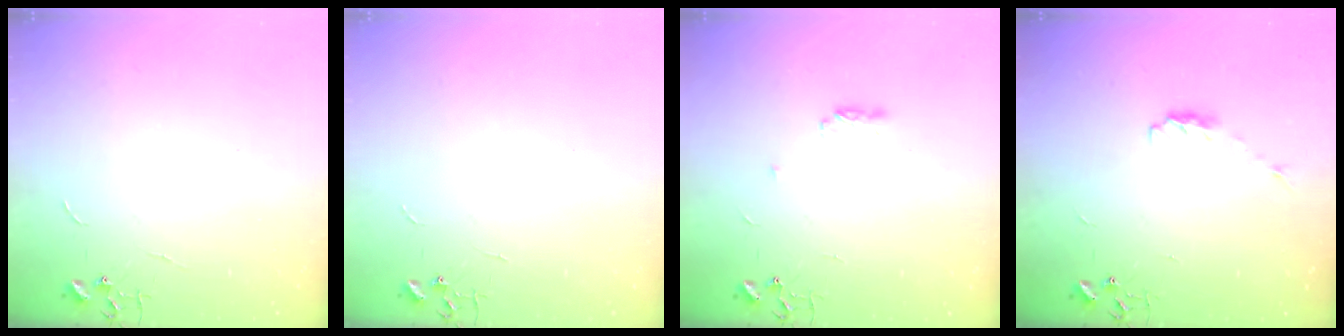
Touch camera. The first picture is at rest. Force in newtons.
{"total": 0.0}
{"total": 3.7, "press": 3.7, "slide": 0.6}
{"total": 4.1, "press": 4.0, "slide": 0.6}